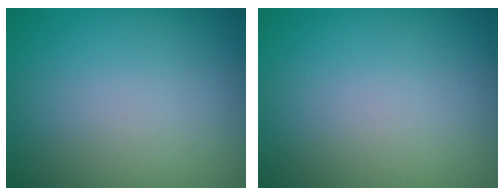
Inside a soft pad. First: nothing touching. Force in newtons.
{"total": 0.0}